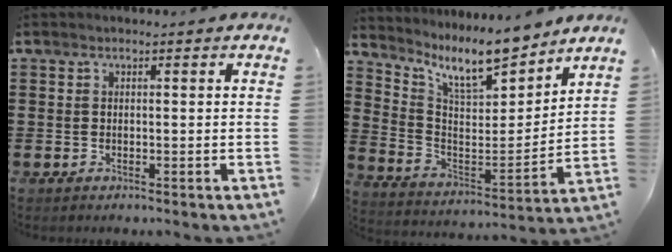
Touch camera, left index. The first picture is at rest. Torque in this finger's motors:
{"motor_torque": [0.24, 0.13, 0.51, 0.09]}